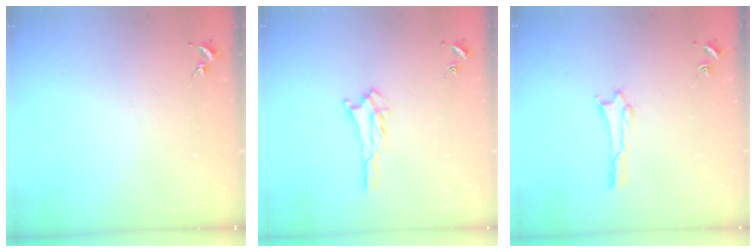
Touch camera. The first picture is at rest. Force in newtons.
{"total": 1.7, "press": 1.7, "slide": 0.2}
{"total": 0.9, "press": 0.8, "slide": 0.1}